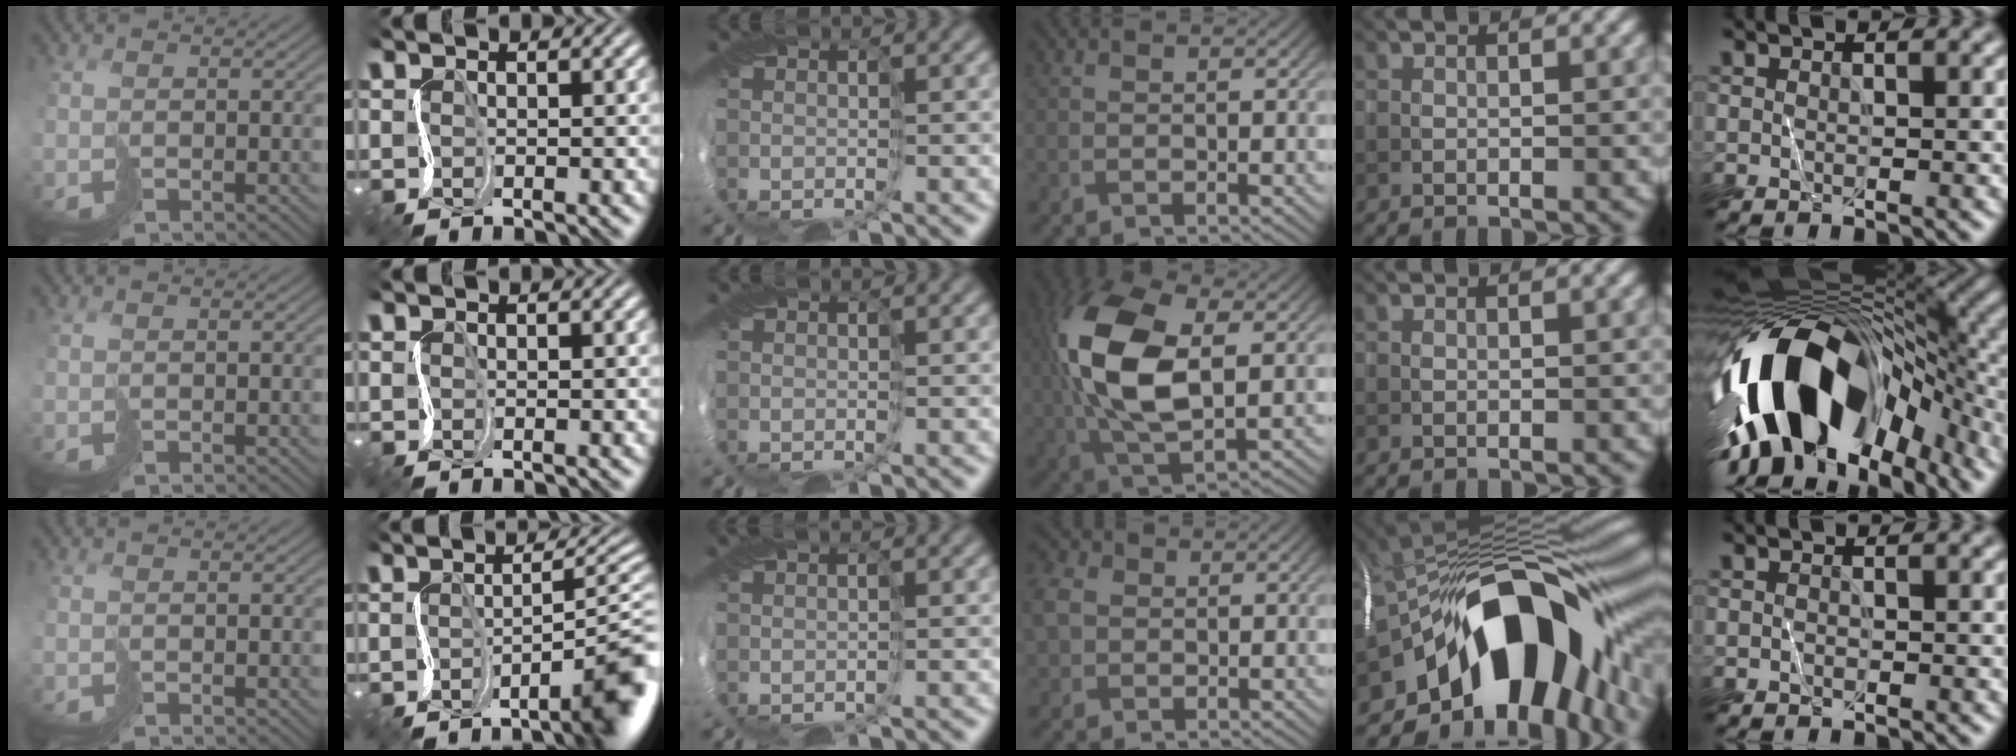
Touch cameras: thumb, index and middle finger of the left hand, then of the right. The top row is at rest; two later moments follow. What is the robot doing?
{"motion": "cut", "object": "receipt paper"}